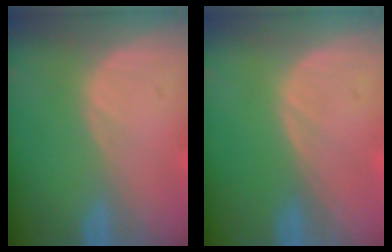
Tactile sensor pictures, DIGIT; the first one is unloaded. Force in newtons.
{"total": 0.0}